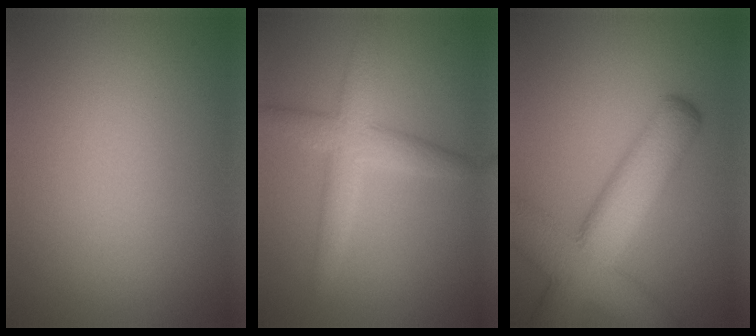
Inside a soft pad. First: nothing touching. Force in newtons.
{"total": 4.1, "press": 4.0, "slide": 0.3}
{"total": 9.4, "press": 9.4, "slide": 0.4}